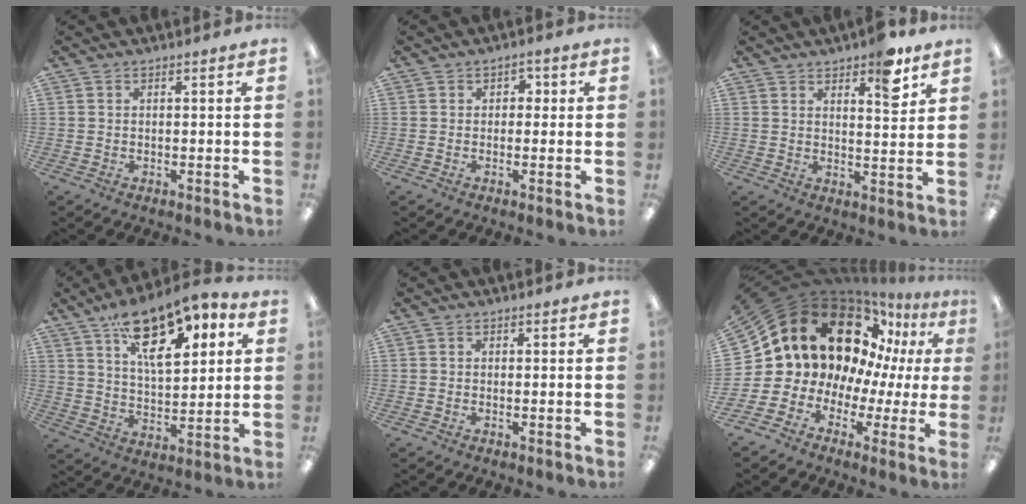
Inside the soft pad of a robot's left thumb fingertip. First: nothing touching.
{"total": 1.9, "force": [-0.2, 1.6, 0.9], "torque": [-0.019, 0.010, -0.007]}
{"total": 8.4, "force": [5.6, 3.2, 5.4], "torque": [-0.048, -0.038, 0.087]}
{"total": 17.8, "force": [11.2, 8.2, 11.0], "torque": [-0.174, -0.049, 0.192]}
{"total": 0.8, "force": [-0.5, 0.6, 0.3], "torque": [-0.005, 0.003, -0.010]}
{"total": 21.6, "force": [10.4, 14.9, 11.7], "torque": [-0.222, -0.079, 0.214]}